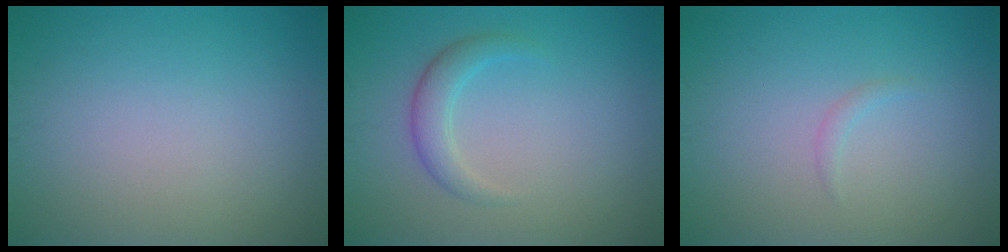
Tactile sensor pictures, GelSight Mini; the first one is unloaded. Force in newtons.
{"total": 2.2, "press": 2.2, "slide": 0.1}
{"total": 0.7, "press": 0.6, "slide": 0.1}